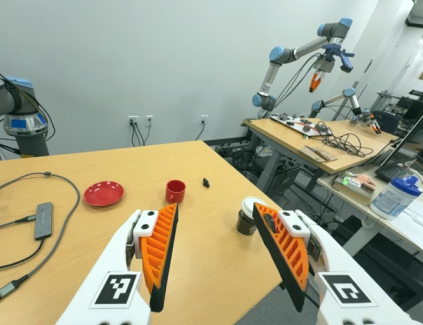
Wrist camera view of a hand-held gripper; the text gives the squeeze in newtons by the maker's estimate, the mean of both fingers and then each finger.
{"total": 0.0}